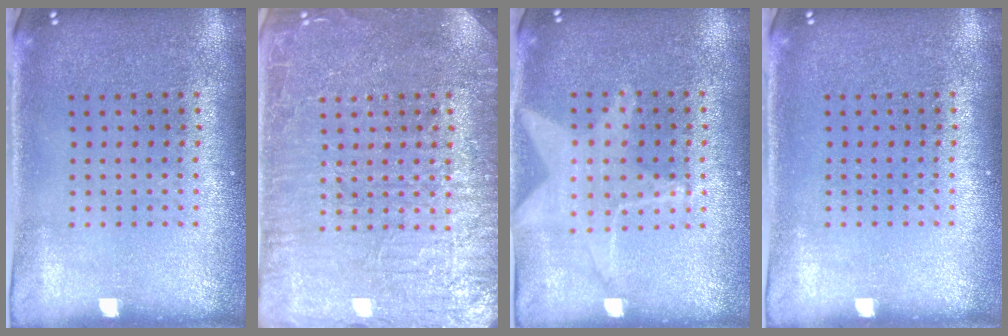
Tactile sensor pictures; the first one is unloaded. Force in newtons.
{"total": 4.1, "press": 4.0, "slide": 0.6}
{"total": 1.5, "press": 1.4, "slide": 0.5}
{"total": 0.0}